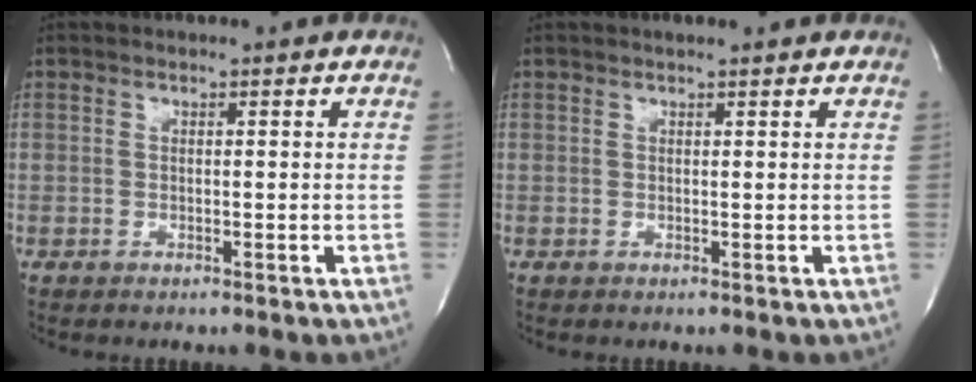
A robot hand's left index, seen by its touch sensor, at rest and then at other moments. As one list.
[{"total": 1.5, "force": [1.4, 0.0, 0.5], "torque": [-0.010, 0.009, 0.023]}]